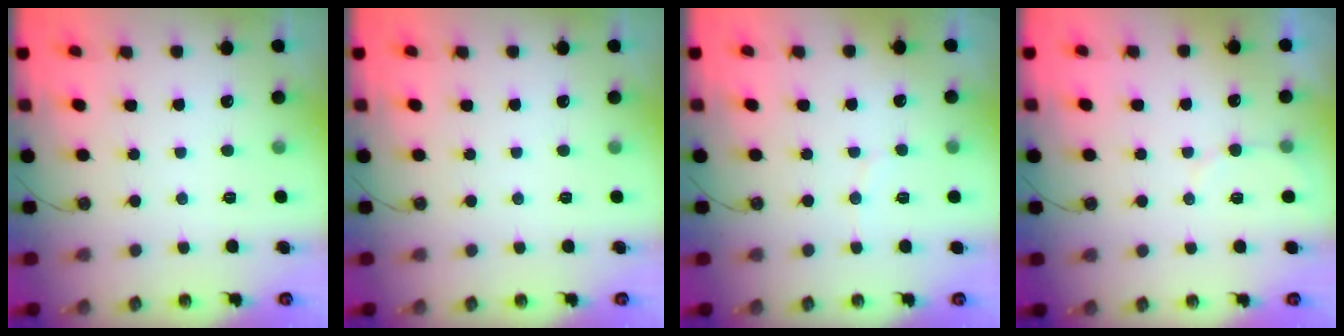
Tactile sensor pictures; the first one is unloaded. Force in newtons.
{"total": 0.0}
{"total": 3.0, "press": 3.0, "slide": 0.2}
{"total": 3.2, "press": 3.2, "slide": 0.3}